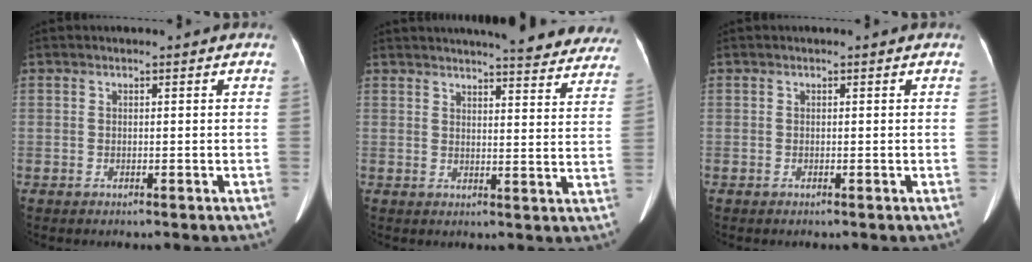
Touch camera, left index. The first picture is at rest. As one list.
[{"total": 20.6, "force": [18.8, 3.2, 7.8], "torque": [-0.086, -0.045, 0.204]}, {"total": 0.0}]